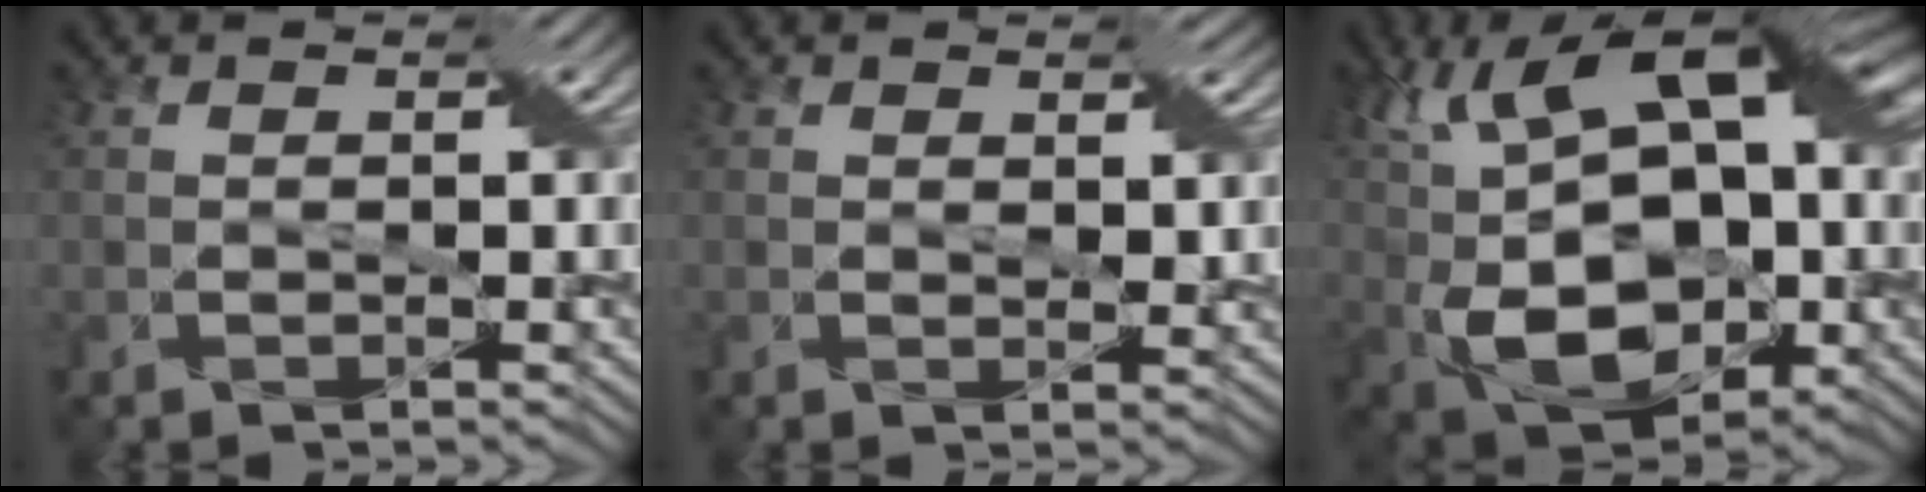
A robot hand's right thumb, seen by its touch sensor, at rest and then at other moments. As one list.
[{"total": 2.1, "force": [1.3, 1.1, 1.2], "torque": [-0.021, -0.005, 0.025]}, {"total": 18.8, "force": [2.4, 11.0, 15.0], "torque": [-0.264, 0.015, 0.033]}]